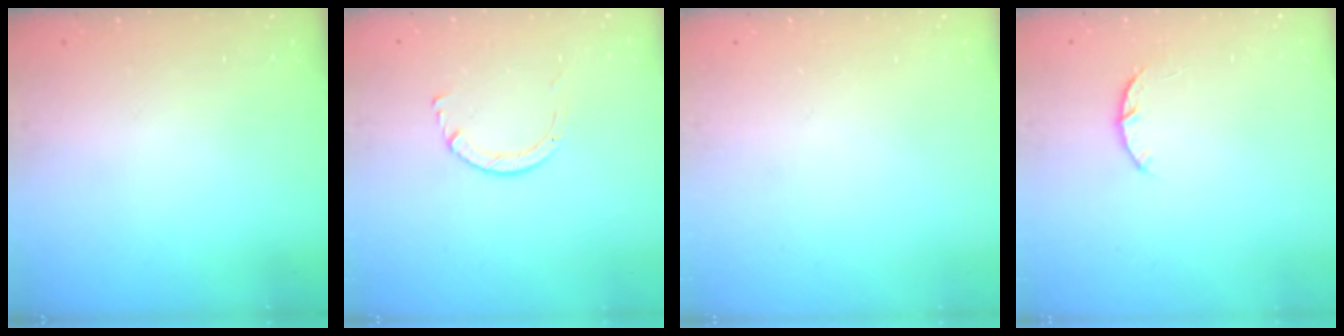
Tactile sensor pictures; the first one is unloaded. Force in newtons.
{"total": 2.9, "press": 2.9, "slide": 0.2}
{"total": 0.0}
{"total": 3.0, "press": 2.9, "slide": 0.5}